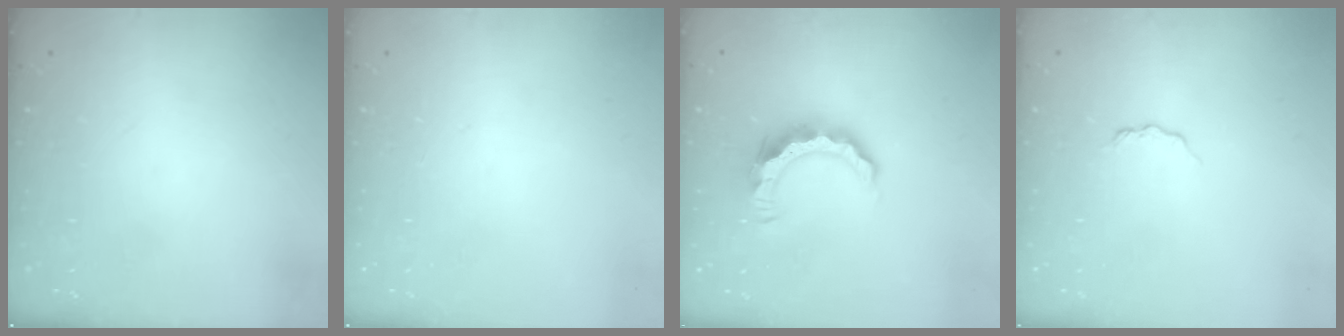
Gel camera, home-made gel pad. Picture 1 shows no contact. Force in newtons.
{"total": 0.0}
{"total": 8.1, "press": 8.0, "slide": 0.3}
{"total": 3.7, "press": 3.6, "slide": 0.4}